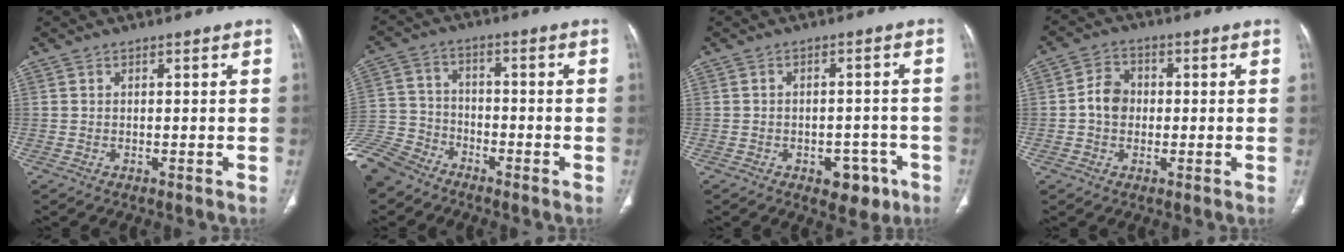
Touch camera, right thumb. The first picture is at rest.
{"total": 10.7, "force": [-8.7, 6.0, 2.2], "torque": [-0.059, 0.033, -0.173]}
{"total": 6.4, "force": [-3.2, 4.0, 3.8], "torque": [-0.020, 0.021, -0.036]}
{"total": 5.4, "force": [-0.2, 4.5, 3.0], "torque": [-0.039, 0.015, -0.012]}